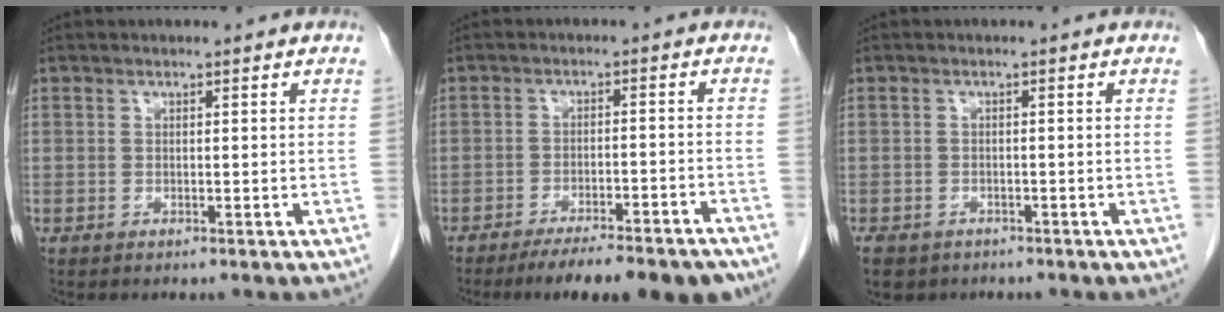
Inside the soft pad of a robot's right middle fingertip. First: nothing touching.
{"total": 13.6, "force": [-11.4, 2.0, 7.1], "torque": [-0.074, -0.003, -0.158]}
{"total": 6.1, "force": [-4.3, 3.8, 2.0], "torque": [-0.039, -0.004, -0.060]}